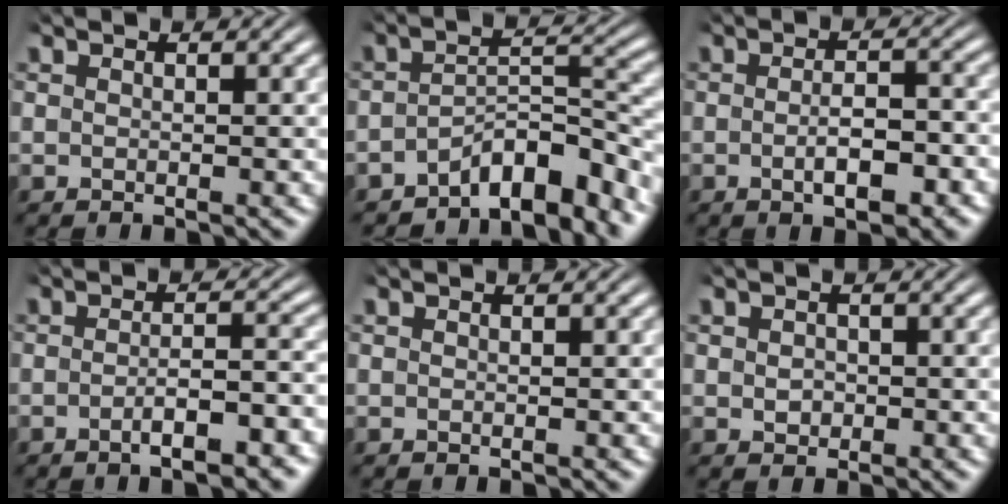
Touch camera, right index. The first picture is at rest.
{"total": 6.0, "force": [-4.3, 1.5, 3.9], "torque": [-0.045, -0.007, -0.067]}
{"total": 3.7, "force": [-1.8, 1.2, 3.0], "torque": [-0.042, -0.006, -0.030]}
{"total": 3.3, "force": [-2.2, 0.4, 2.4], "torque": [-0.038, -0.007, -0.037]}
{"total": 0.0}
{"total": 0.7, "force": [-0.1, 0.6, 0.5], "torque": [-0.014, -0.008, 0.005]}